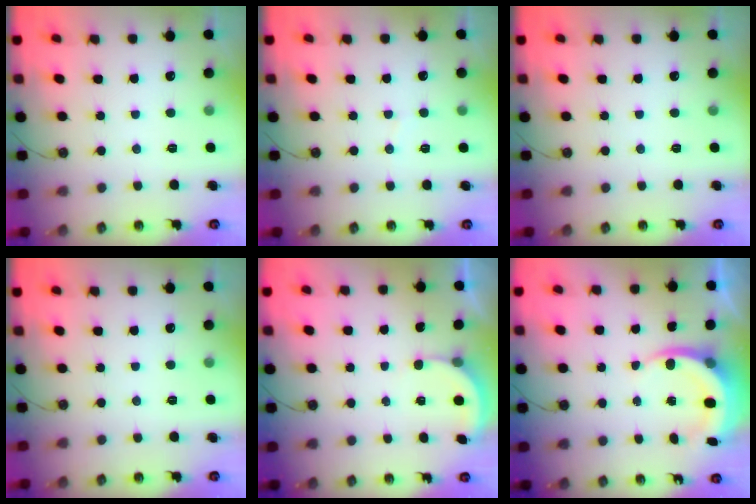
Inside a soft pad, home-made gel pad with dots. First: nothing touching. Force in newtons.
{"total": 3.0, "press": 2.9, "slide": 0.3}
{"total": 0.0}
{"total": 0.0}
{"total": 1.6, "press": 1.6, "slide": 0.3}
{"total": 6.4, "press": 6.3, "slide": 1.1}